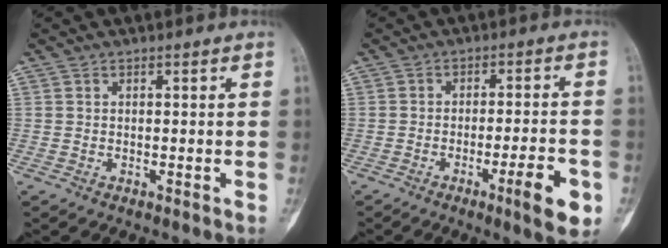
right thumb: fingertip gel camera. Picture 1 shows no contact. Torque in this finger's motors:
{"motor_torque": [-0.01, 0.24, -0.19, 0.04, -0.01]}